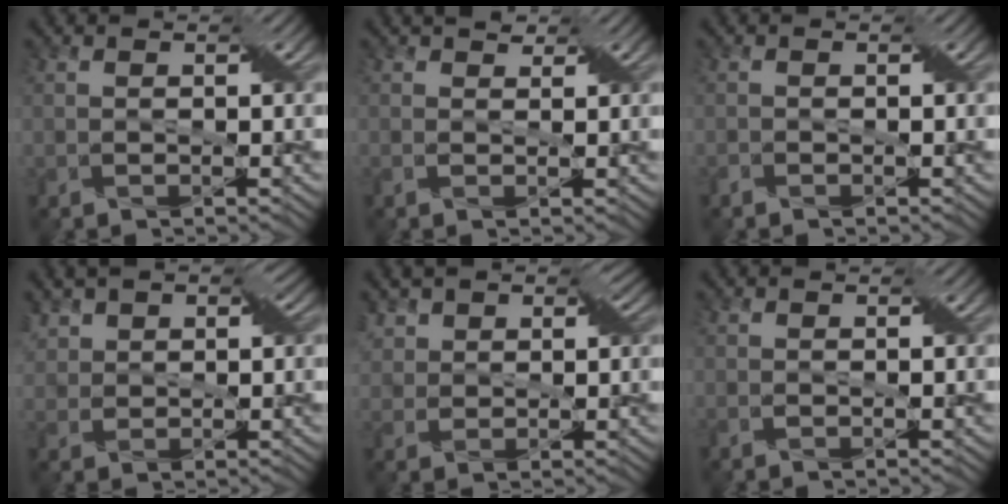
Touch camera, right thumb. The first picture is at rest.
{"total": 2.3, "force": [1.4, 1.4, 1.1], "torque": [-0.029, 0.006, 0.020]}
{"total": 0.6, "force": [-0.6, 0.2, 0.2], "torque": [-0.007, 0.003, -0.010]}
{"total": 5.3, "force": [2.9, 3.5, 2.8], "torque": [-0.063, 0.012, 0.051]}
{"total": 5.2, "force": [2.9, 3.5, 2.4], "torque": [-0.057, 0.010, 0.051]}
{"total": 0.7, "force": [-0.3, 0.4, 0.5], "torque": [-0.012, -0.001, -0.005]}